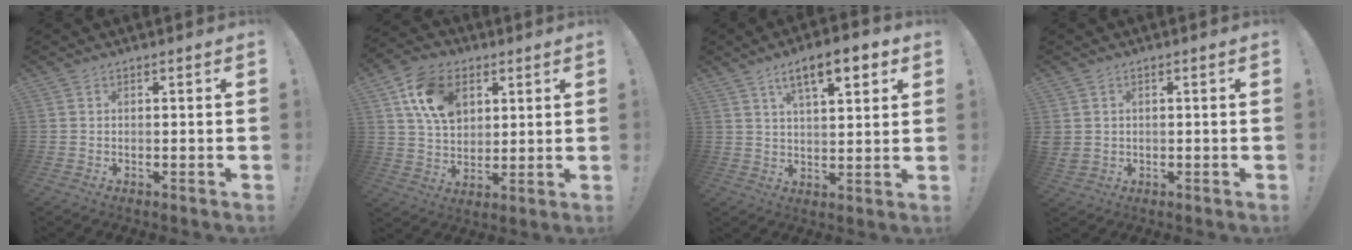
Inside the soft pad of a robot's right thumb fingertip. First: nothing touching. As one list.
[{"total": 14.7, "force": [5.9, 10.5, 8.4], "torque": [-0.129, -0.009, 0.118]}, {"total": 10.9, "force": [5.7, 3.5, 8.6], "torque": [-0.130, -0.017, 0.092]}, {"total": 2.7, "force": [0.9, 2.3, 1.0], "torque": [-0.013, -0.003, 0.020]}]